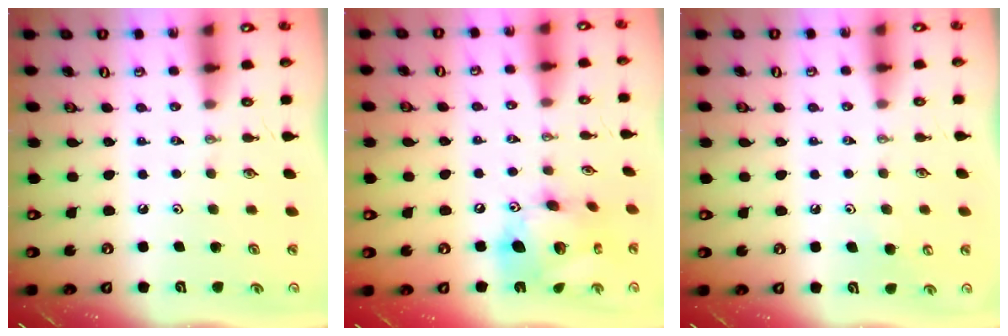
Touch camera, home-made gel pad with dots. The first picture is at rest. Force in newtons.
{"total": 17.2, "press": 17.1, "slide": 1.9}
{"total": 5.6, "press": 5.5, "slide": 0.7}